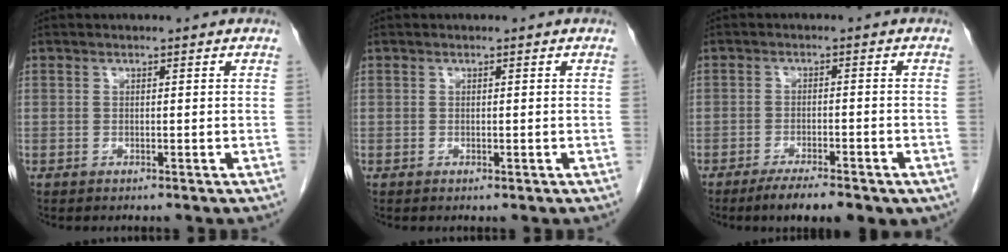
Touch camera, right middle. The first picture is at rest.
{"total": 0.0}
{"total": 8.2, "force": [-5.6, 2.2, 5.6], "torque": [-0.074, -0.012, -0.080]}